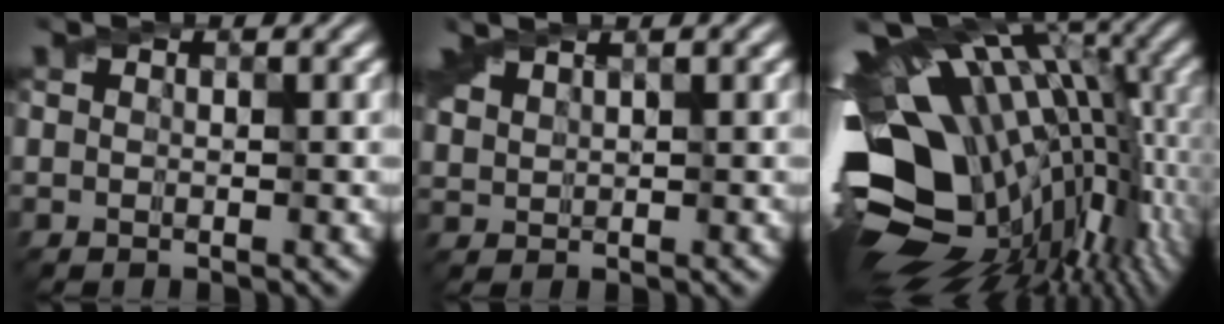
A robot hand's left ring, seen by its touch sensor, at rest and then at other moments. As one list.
[{"total": 1.5, "force": [1.4, 0.2, 0.4], "torque": [-0.021, 0.010, 0.044]}, {"total": 17.7, "force": [-0.7, 10.2, 14.4], "torque": [-0.230, -0.011, 0.015]}]